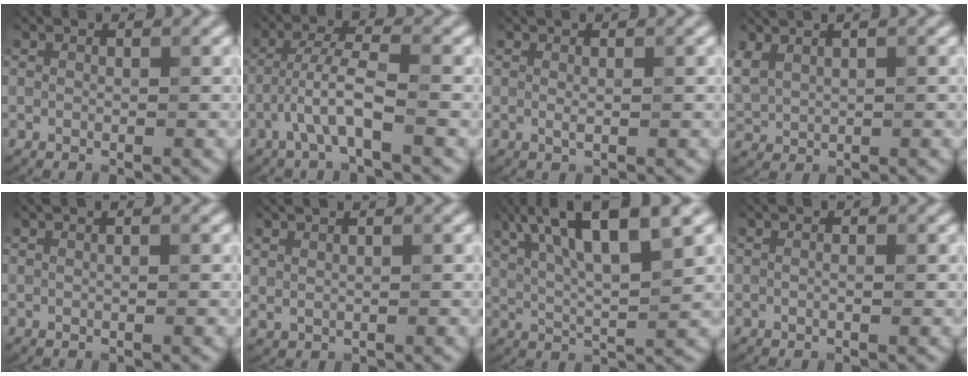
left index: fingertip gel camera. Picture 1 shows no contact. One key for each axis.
{"total": 4.1, "fx": -1.8, "fy": 0.5, "fz": 3.7, "tx": -0.070, "ty": 0.015, "tz": -0.041}
{"total": 0.9, "fx": 0.2, "fy": 0.2, "fz": 0.9, "tx": -0.015, "ty": -0.001, "tz": 0.003}
{"total": 2.9, "fx": 1.6, "fy": 1.5, "fz": 1.8, "tx": -0.048, "ty": 0.008, "tz": 0.042}
{"total": 1.4, "fx": 0.6, "fy": 0.5, "fz": 1.1, "tx": -0.006, "ty": -0.002, "tz": 0.000}
{"total": 1.2, "fx": 0.9, "fy": 0.3, "fz": 0.7, "tx": -0.014, "ty": -0.005, "tz": 0.022}
{"total": 11.0, "fx": 5.8, "fy": 2.8, "fz": 8.9, "tx": -0.147, "ty": 0.020, "tz": 0.092}
{"total": 1.0, "fx": 0.3, "fy": 0.3, "fz": 1.0, "tx": -0.005, "ty": -0.013, "tz": -0.004}